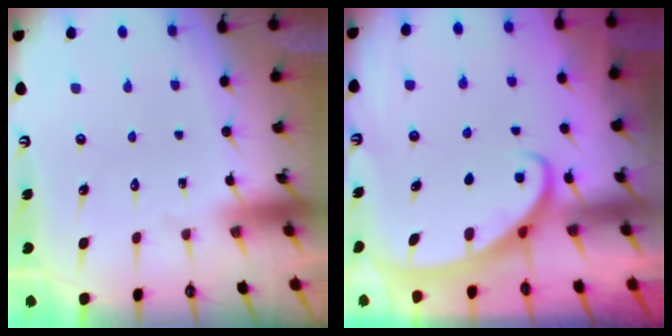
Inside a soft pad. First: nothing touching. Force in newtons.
{"total": 2.5, "press": 2.5, "slide": 0.4}